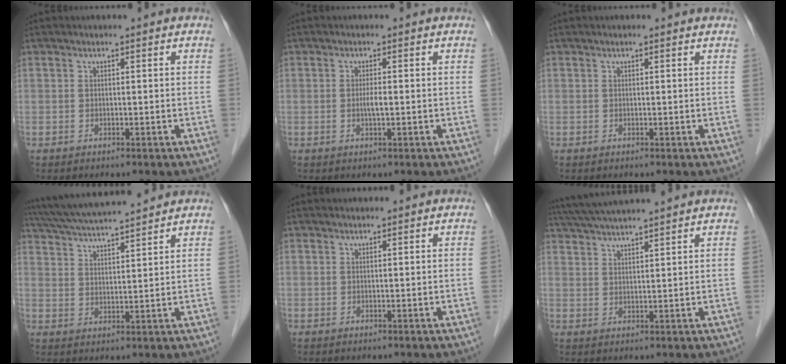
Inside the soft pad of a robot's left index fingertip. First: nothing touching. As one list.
[{"total": 1.5, "force": [-0.3, 0.1, 1.5], "torque": [-0.033, -0.002, -0.005]}, {"total": 1.0, "force": [0.9, 0.1, 0.5], "torque": [-0.012, 0.012, 0.011]}, {"total": 13.4, "force": [12.1, 0.4, 5.7], "torque": [-0.112, 0.031, 0.197]}, {"total": 1.2, "force": [1.1, 0.1, 0.3], "torque": [-0.005, 0.017, 0.019]}, {"total": 10.6, "force": [9.6, -0.4, 4.5], "torque": [-0.084, 0.039, 0.150]}]